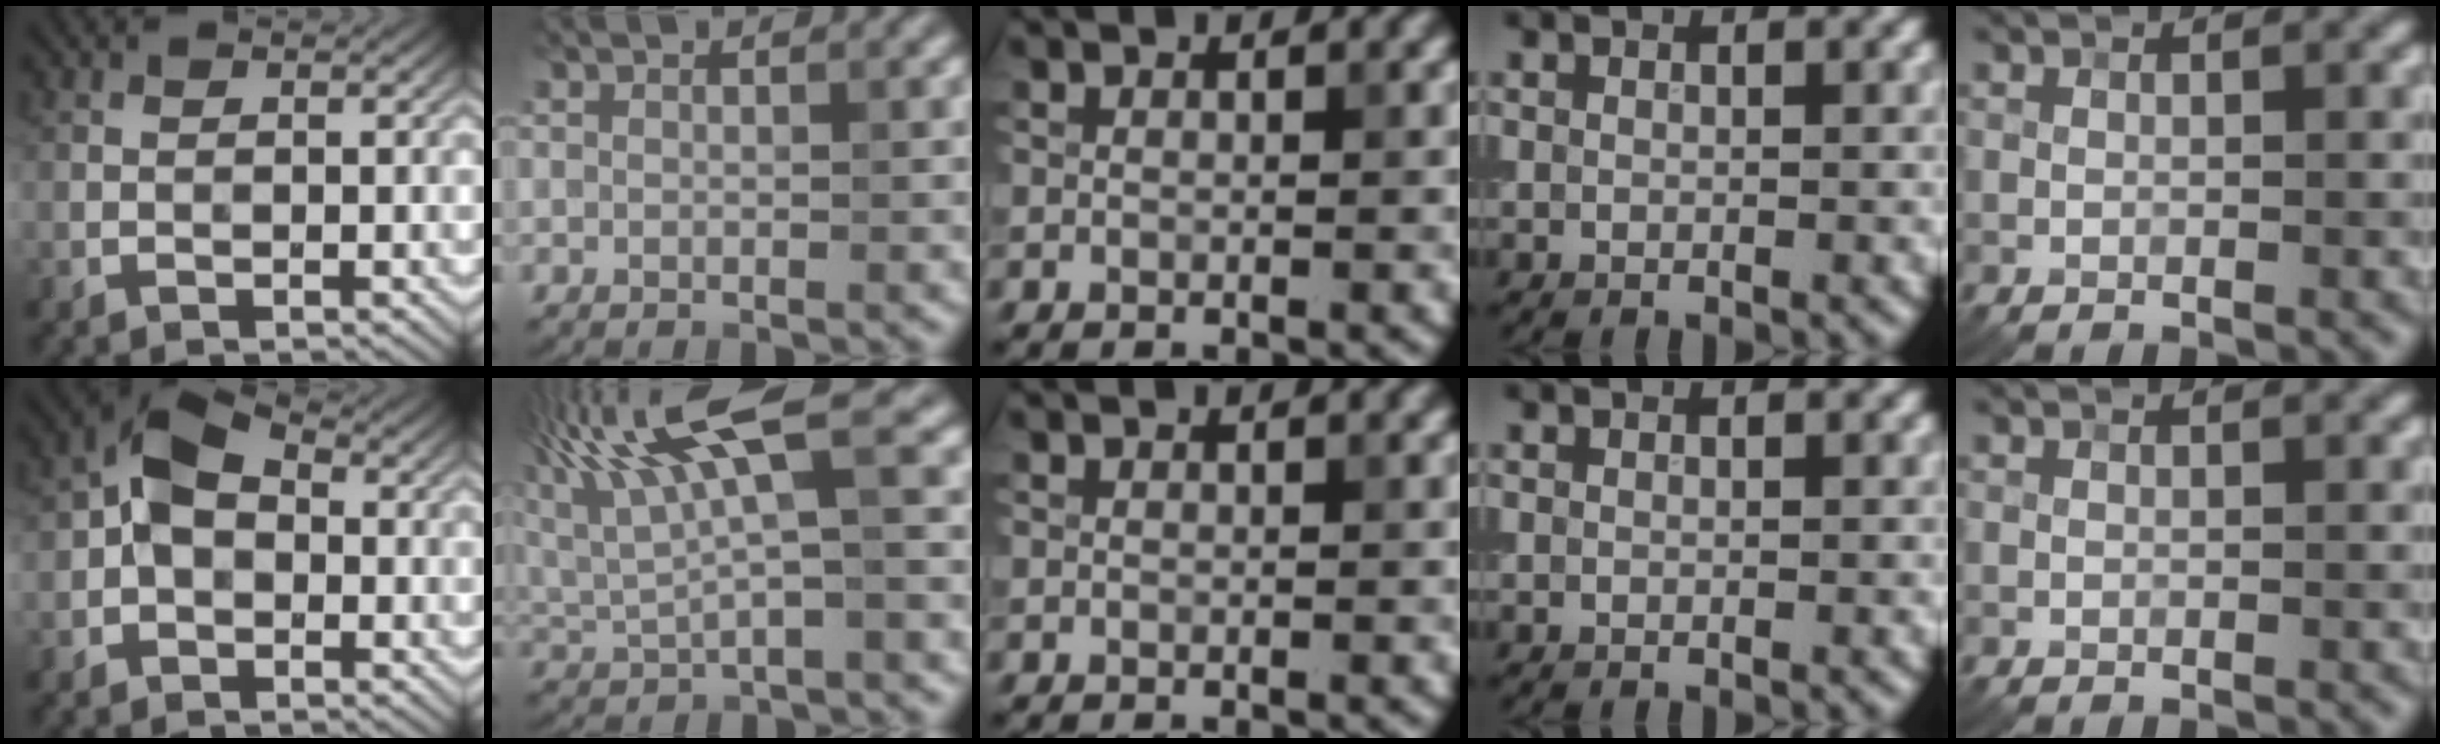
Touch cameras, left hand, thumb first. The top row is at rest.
{"thumb": {"total": 6.2, "force": [-0.2, 4.3, 4.5], "torque": [-0.083, 0.015, -0.019]}, "index": {"total": 8.9, "force": [3.8, 2.1, 7.8], "torque": [-0.162, 0.016, 0.072]}}